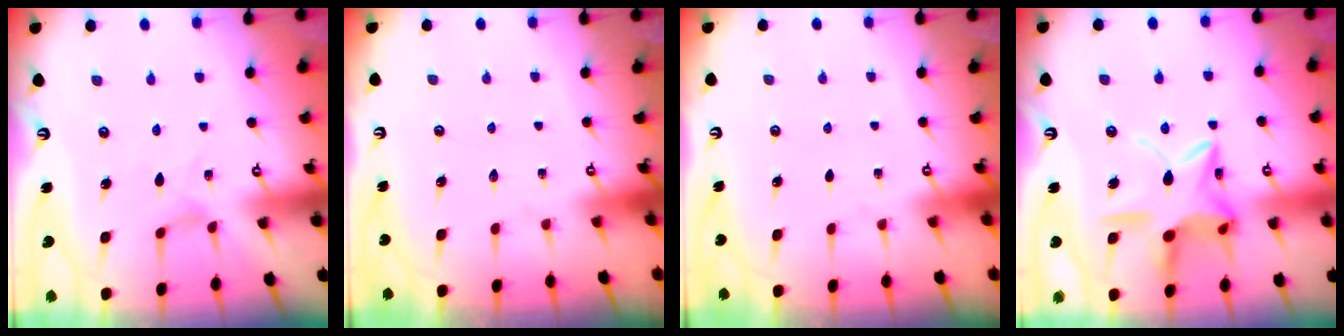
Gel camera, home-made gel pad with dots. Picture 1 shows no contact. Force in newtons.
{"total": 0.0}
{"total": 0.0}
{"total": 16.2, "press": 16.2, "slide": 1.2}